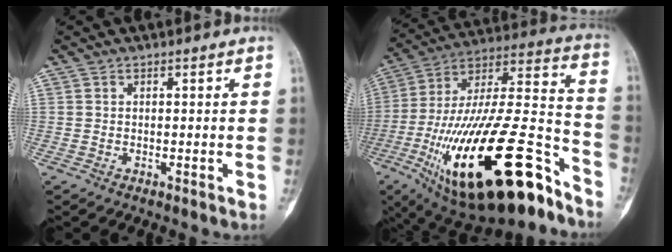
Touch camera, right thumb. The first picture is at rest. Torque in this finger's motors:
{"motor_torque": [0.84, 1.21, 2.29, -0.48, 0.34]}